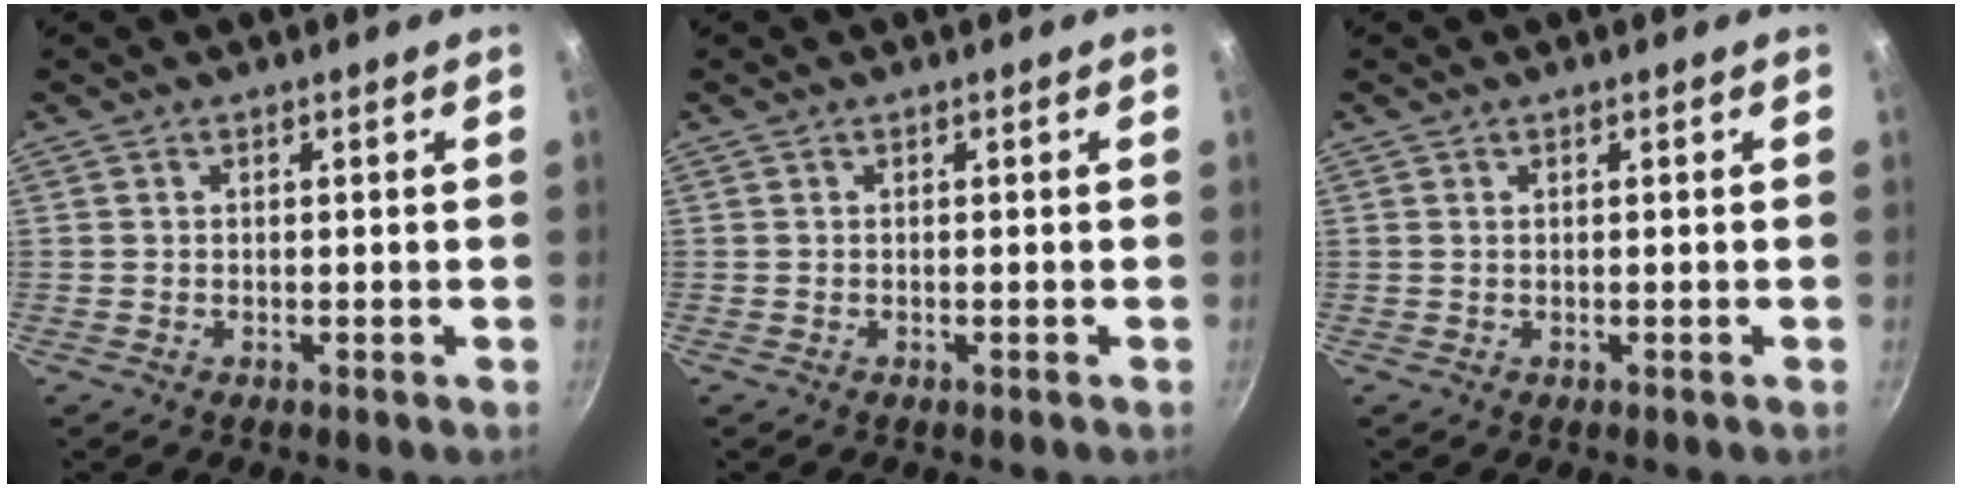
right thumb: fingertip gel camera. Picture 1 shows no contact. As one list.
[{"total": 0.0}, {"total": 0.0}]